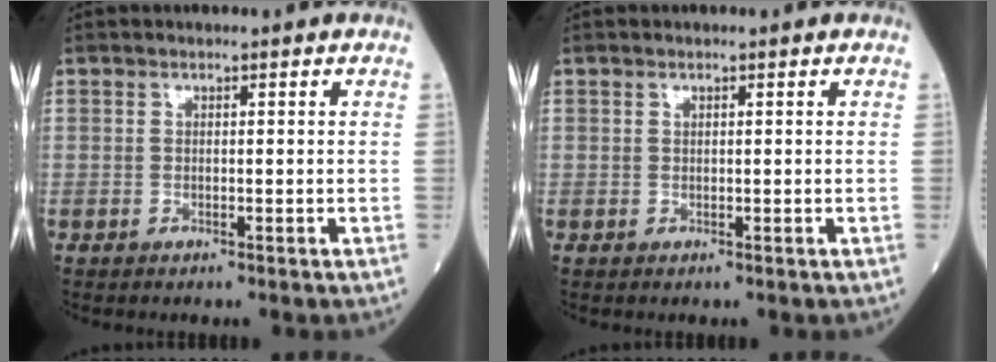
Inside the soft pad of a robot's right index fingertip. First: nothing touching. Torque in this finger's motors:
{"motor_torque": [-0.12, -0.13, -0.05, -0.01]}